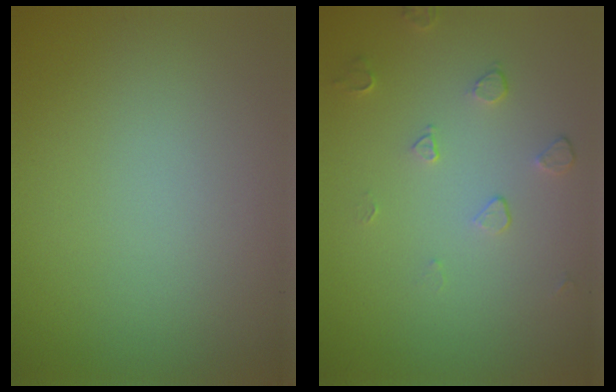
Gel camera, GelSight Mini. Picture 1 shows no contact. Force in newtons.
{"total": 1.5, "press": 0.9, "slide": 1.1}